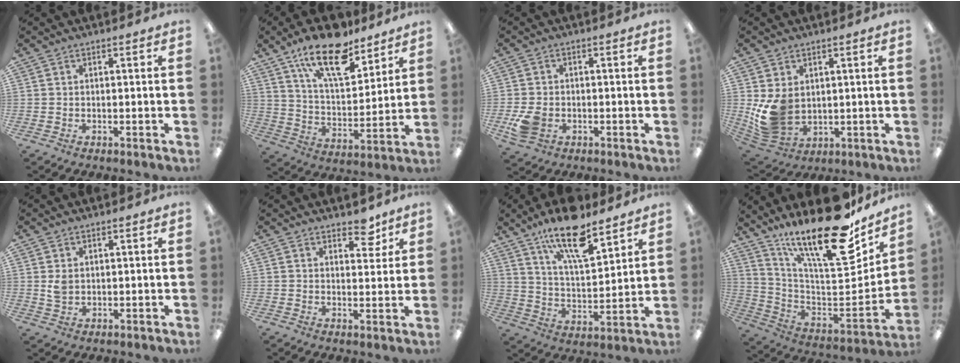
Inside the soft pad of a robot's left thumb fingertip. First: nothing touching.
{"total": 18.6, "force": [13.1, 7.6, 10.9], "torque": [-0.176, -0.071, 0.222]}
{"total": 5.7, "force": [-1.7, 4.2, 3.4], "torque": [-0.063, 0.004, -0.031]}
{"total": 10.4, "force": [1.2, 8.1, 6.4], "torque": [-0.140, -0.008, 0.028]}
{"total": 3.2, "force": [1.1, 2.2, 2.0], "torque": [-0.033, 0.000, 0.019]}
{"total": 5.4, "force": [4.4, 2.4, 2.0], "torque": [-0.001, -0.031, 0.071]}
{"total": 17.3, "force": [12.1, 5.9, 11.0], "torque": [-0.180, -0.062, 0.201]}
{"total": 25.8, "force": [18.1, 6.9, 17.1], "torque": [-0.260, -0.132, 0.299]}